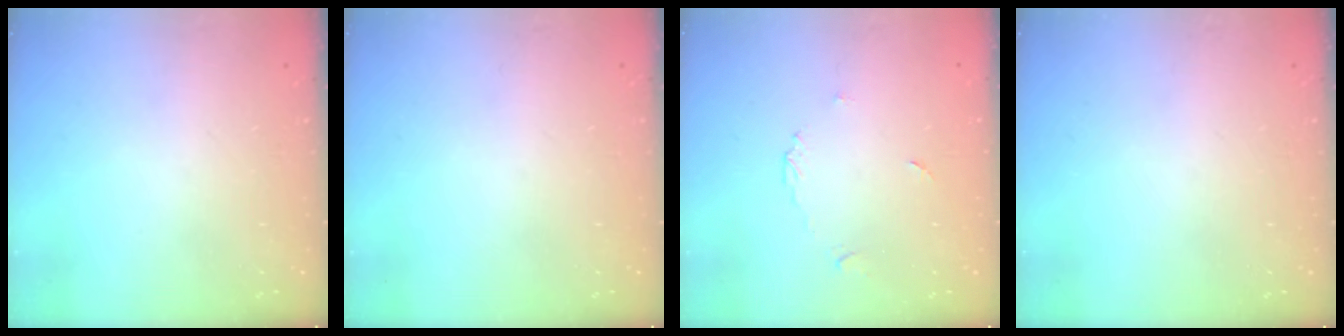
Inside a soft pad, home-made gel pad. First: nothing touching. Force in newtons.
{"total": 0.0}
{"total": 3.7, "press": 3.6, "slide": 0.3}
{"total": 0.0}